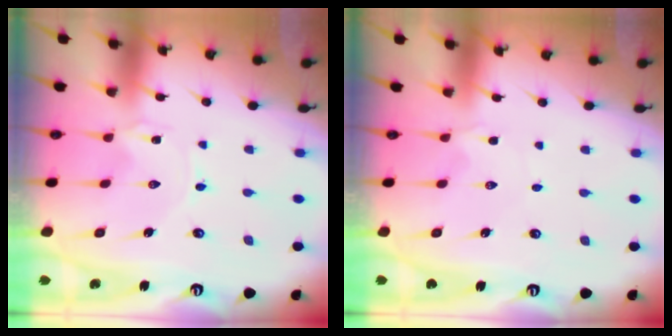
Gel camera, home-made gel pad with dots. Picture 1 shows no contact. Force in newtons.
{"total": 1.3, "press": 1.3, "slide": 0.4}